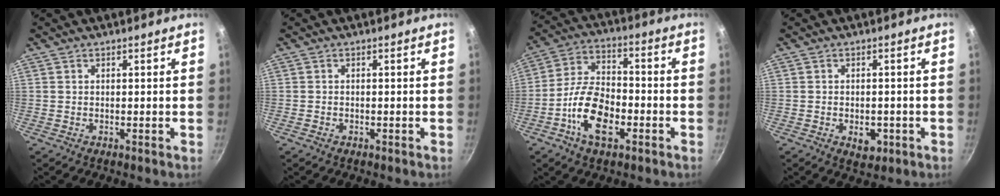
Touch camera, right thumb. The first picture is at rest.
{"total": 0.8, "force": [-0.5, 0.5, 0.3], "torque": [-0.008, 0.004, -0.008]}
{"total": 13.1, "force": [-4.9, 7.0, 10.0], "torque": [-0.176, 0.035, -0.099]}
{"total": 4.3, "force": [-1.4, 2.7, 3.0], "torque": [-0.027, 0.006, -0.013]}